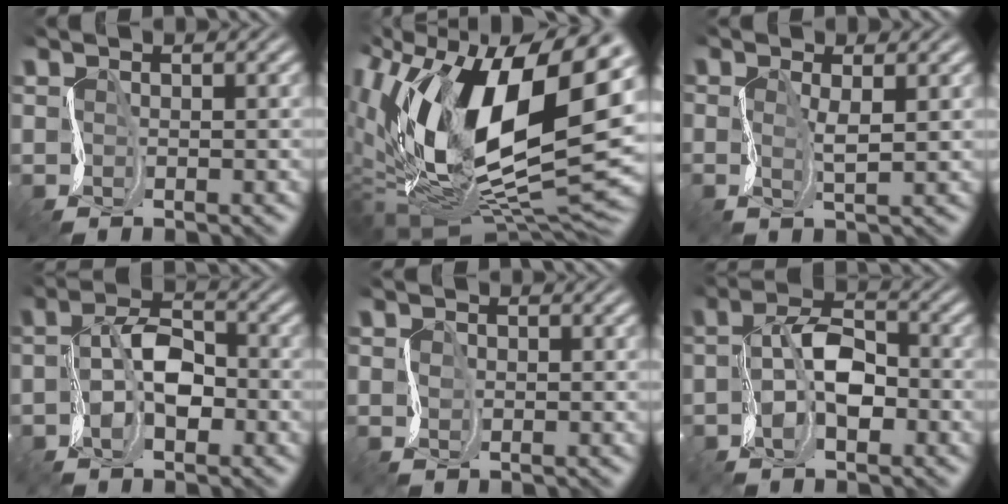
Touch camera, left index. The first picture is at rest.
{"total": 17.0, "force": [2.9, 9.7, 13.7], "torque": [-0.281, -0.004, 0.048]}
{"total": 0.9, "force": [-0.2, -0.2, 0.9], "torque": [-0.029, 0.001, -0.006]}
{"total": 4.1, "force": [-1.8, 2.4, 2.8], "torque": [-0.052, 0.006, -0.038]}
{"total": 0.9, "force": [-0.7, 0.4, -0.3], "torque": [-0.002, 0.001, -0.015]}
{"total": 4.6, "force": [-1.8, 2.5, 3.4], "torque": [-0.065, 0.006, -0.038]}